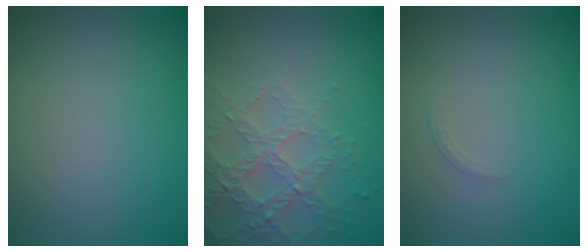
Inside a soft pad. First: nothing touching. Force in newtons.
{"total": 3.7, "press": 3.6, "slide": 0.5}
{"total": 0.7, "press": 0.7, "slide": 0.1}